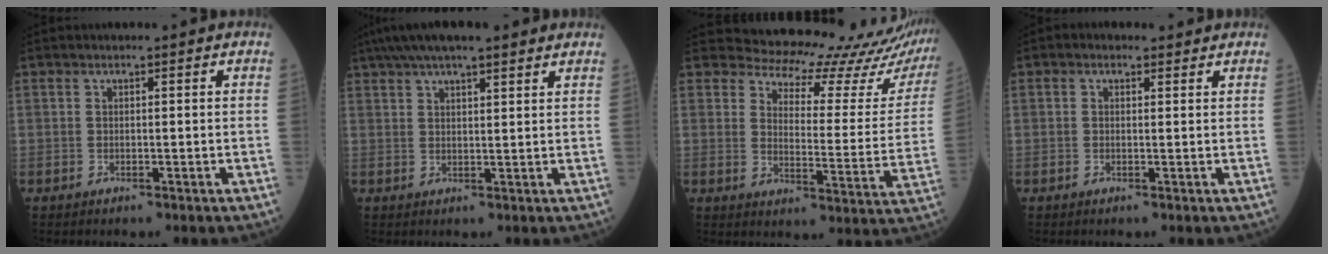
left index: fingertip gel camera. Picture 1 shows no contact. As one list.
[{"total": 11.9, "force": [9.4, 1.9, 7.1], "torque": [-0.118, 0.047, 0.140]}, {"total": 20.5, "force": [20.0, 3.3, 3.1], "torque": [-0.029, -0.111, 0.208]}, {"total": 1.6, "force": [1.0, 1.1, 0.6], "torque": [-0.012, 0.012, 0.011]}]